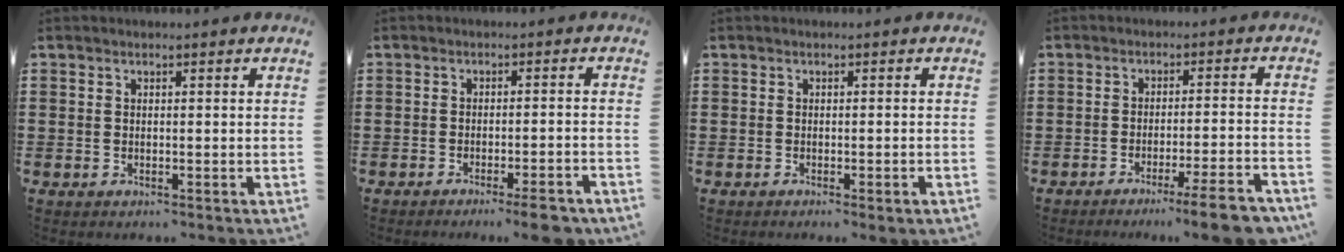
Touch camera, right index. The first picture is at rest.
{"total": 4.2, "force": [-3.2, -0.1, 2.7], "torque": [-0.042, -0.009, -0.056]}
{"total": 0.6, "force": [-0.5, -0.1, 0.4], "torque": [-0.009, -0.004, -0.008]}
{"total": 7.3, "force": [-5.5, -0.5, 4.8], "torque": [-0.074, -0.013, -0.099]}